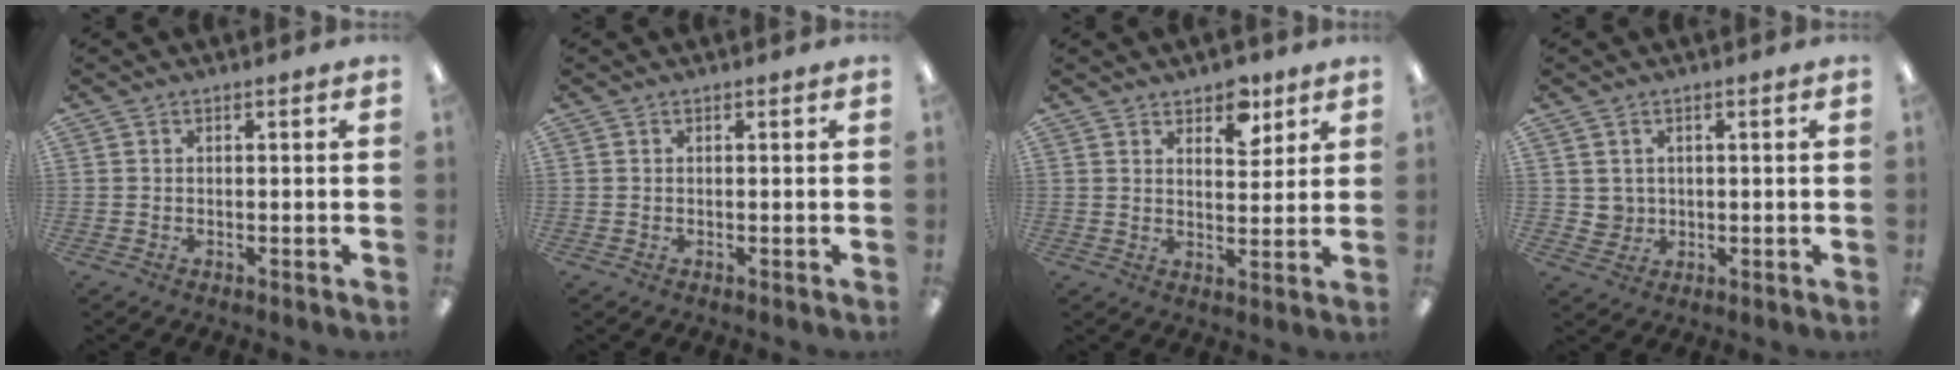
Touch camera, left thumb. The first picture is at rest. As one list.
[{"total": 0.0}, {"total": 6.5, "force": [5.0, 3.4, 2.6], "torque": [-0.016, -0.028, 0.083]}, {"total": 3.1, "force": [1.3, 2.8, 0.0], "torque": [-0.002, -0.001, 0.025]}]